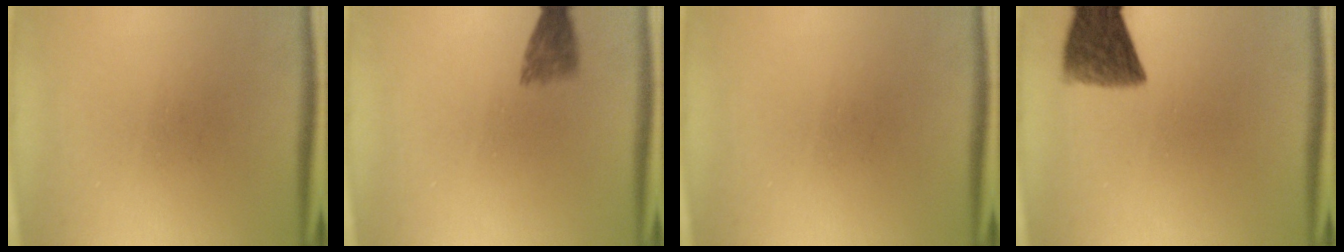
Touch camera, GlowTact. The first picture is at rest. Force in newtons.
{"total": 3.0}
{"total": 0.0}
{"total": 8.9}